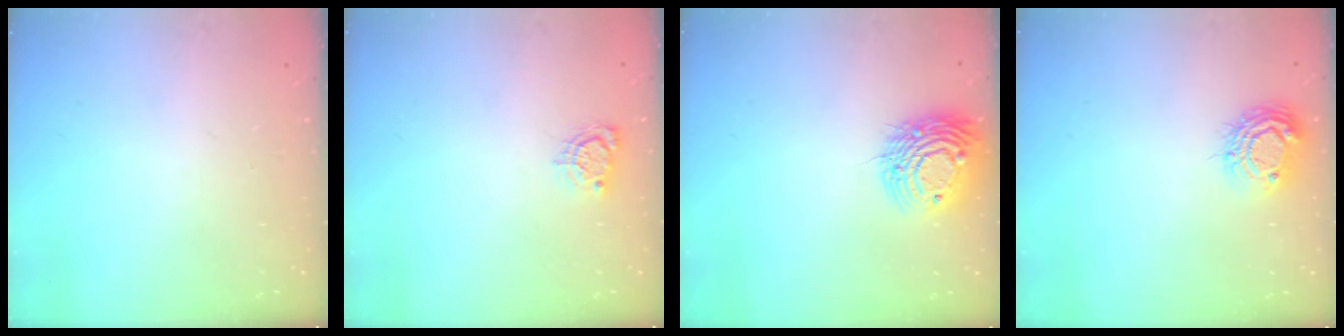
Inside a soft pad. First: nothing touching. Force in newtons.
{"total": 4.7, "press": 4.7, "slide": 0.5}
{"total": 13.2, "press": 13.2, "slide": 1.1}
{"total": 9.3, "press": 9.3, "slide": 0.7}